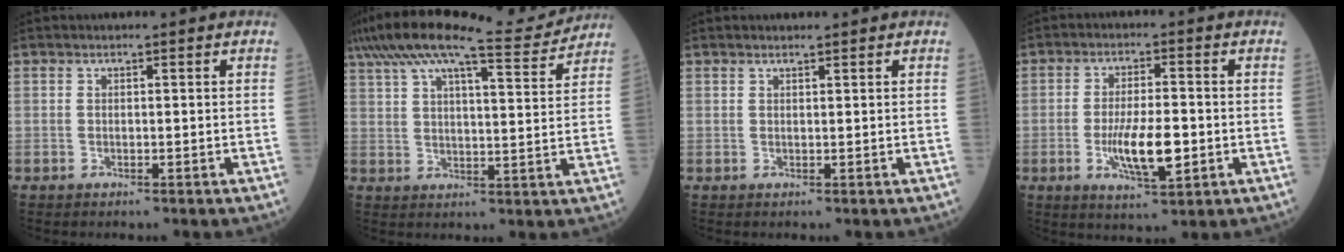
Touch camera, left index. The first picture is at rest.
{"total": 17.7, "force": [15.8, 1.4, 7.8], "torque": [-0.153, 0.011, 0.237]}
{"total": 1.2, "force": [1.1, 0.2, 0.4], "torque": [-0.013, 0.004, 0.020]}
{"total": 8.0, "force": [-1.9, 2.3, 7.5], "torque": [-0.144, -0.014, -0.029]}